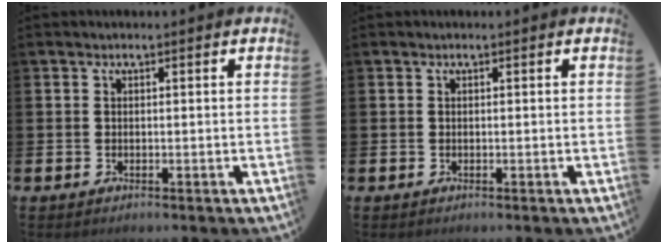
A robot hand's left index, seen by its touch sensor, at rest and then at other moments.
{"total": 0.0}